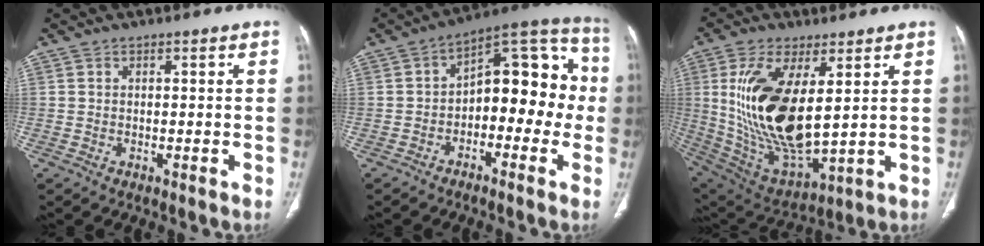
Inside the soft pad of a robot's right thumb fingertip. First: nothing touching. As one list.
[{"total": 16.0, "force": [-1.9, 9.3, 12.9], "torque": [-0.123, 0.059, -0.041]}, {"total": 20.9, "force": [3.8, 9.2, 18.4], "torque": [-0.363, -0.029, 0.089]}]